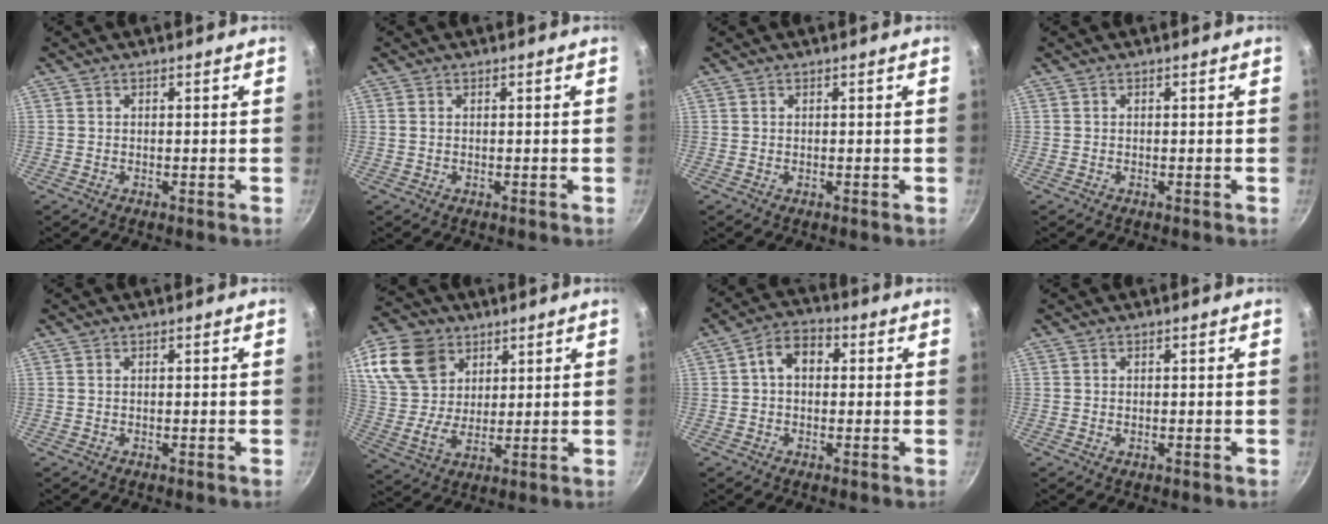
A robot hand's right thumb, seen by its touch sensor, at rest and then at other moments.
{"total": 0.9, "force": [0.1, 0.6, 0.6], "torque": [-0.011, 0.002, 0.001]}
{"total": 0.0}
{"total": 0.0}
{"total": 0.0}
{"total": 15.3, "force": [7.6, 11.0, 7.5], "torque": [-0.134, -0.017, 0.148]}
{"total": 6.5, "force": [0.9, 4.7, 4.5], "torque": [-0.051, 0.018, 0.003]}
{"total": 0.0}